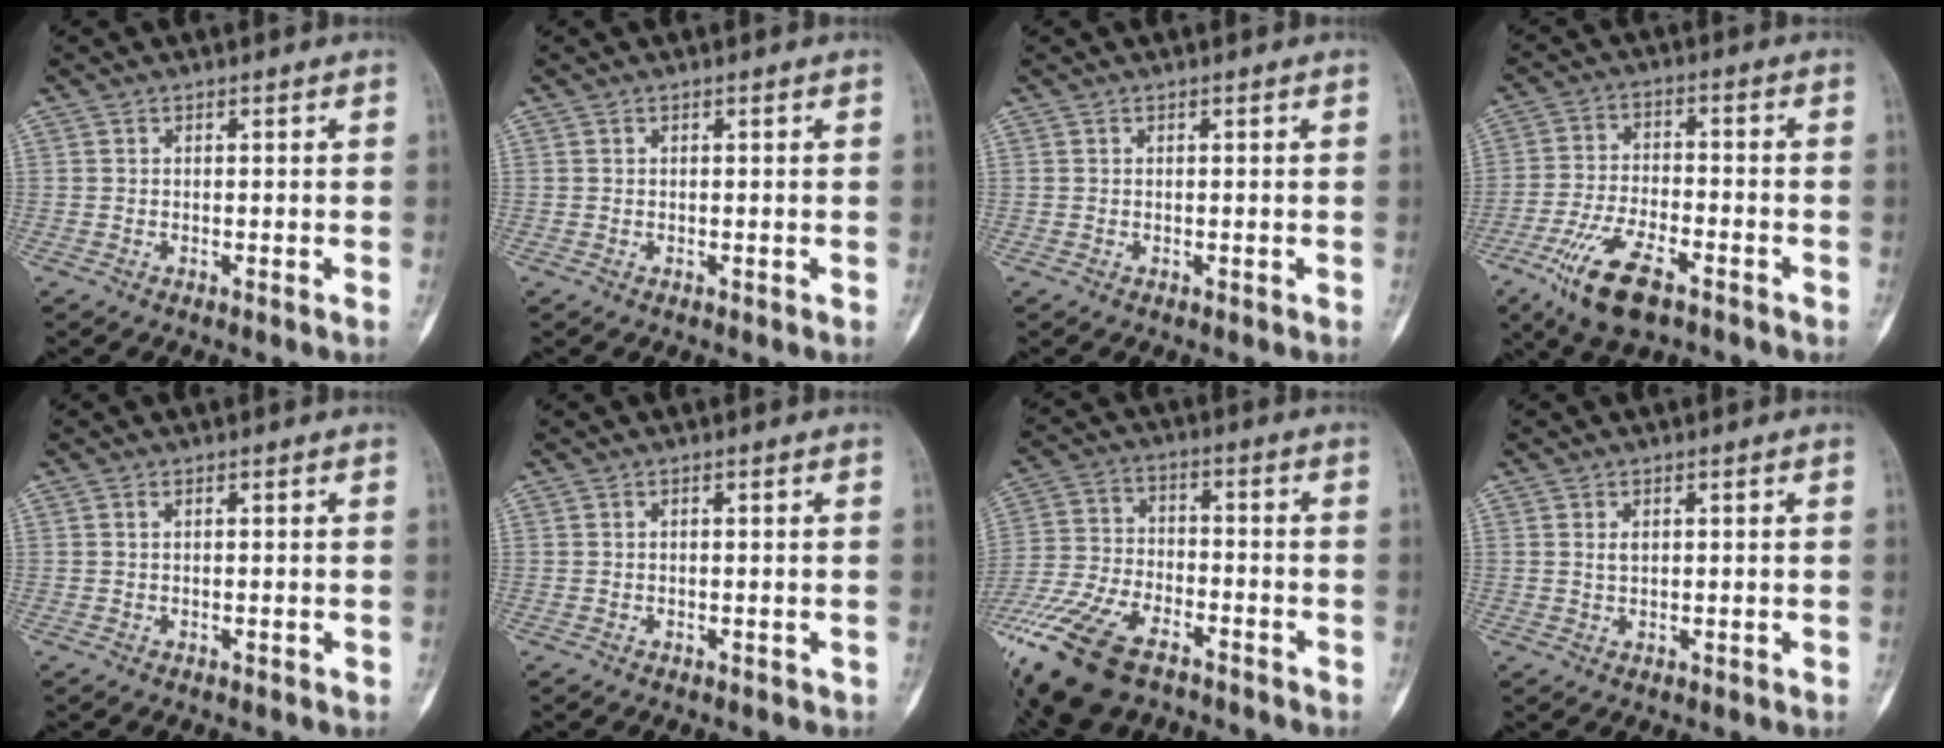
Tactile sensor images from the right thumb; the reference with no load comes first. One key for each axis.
{"total": 0.0}
{"total": 0.0}
{"total": 12.5, "fx": -7.1, "fy": 5.3, "fz": 8.8, "tx": -0.164, "ty": 0.018, "tz": -0.127}
{"total": 0.5, "fx": 0.0, "fy": 0.4, "fz": 0.4, "tx": -0.005, "ty": 0.000, "tz": 0.001}
{"total": 0.5, "fx": -0.2, "fy": 0.5, "fz": 0.0, "tx": 0.008, "ty": 0.005, "tz": -0.003}
{"total": 21.1, "fx": -12.6, "fy": 10.8, "fz": 13.0, "tx": -0.312, "ty": 0.014, "tz": -0.235}
{"total": 1.6, "fx": 0.3, "fy": 1.2, "fz": 1.0, "tx": -0.009, "ty": -0.002, "tz": 0.007}